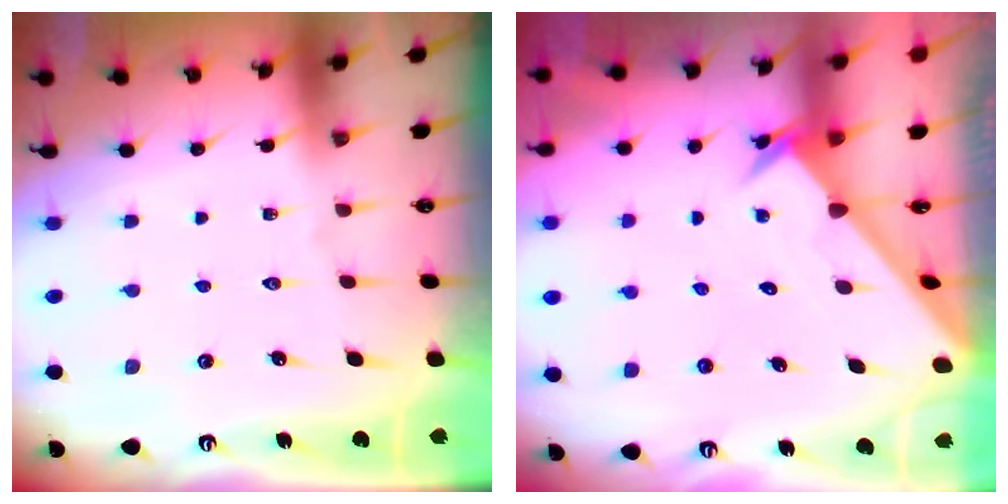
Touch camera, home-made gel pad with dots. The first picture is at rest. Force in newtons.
{"total": 2.6, "press": 2.6, "slide": 0.2}